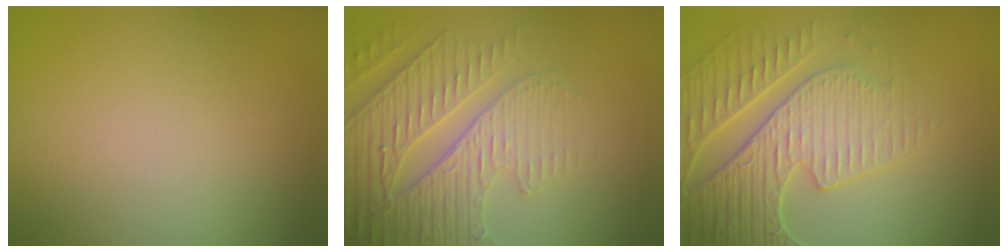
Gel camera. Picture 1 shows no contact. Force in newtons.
{"total": 4.9, "press": 4.5, "slide": 2.0}
{"total": 6.0, "press": 5.1, "slide": 3.1}